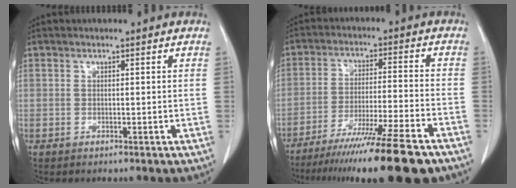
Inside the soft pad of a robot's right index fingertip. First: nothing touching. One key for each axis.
{"total": 18.2, "fx": -14.0, "fy": -0.1, "fz": 11.7, "tx": -0.159, "ty": -0.037, "tz": -0.222}